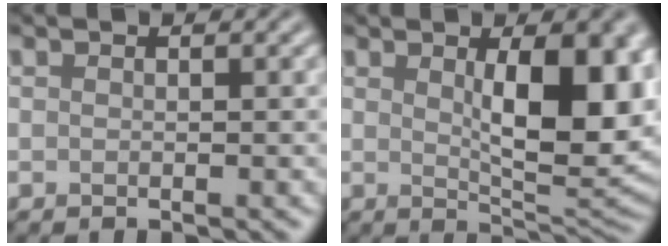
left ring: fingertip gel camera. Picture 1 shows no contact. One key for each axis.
{"total": 9.2, "fx": 1.9, "fy": 3.2, "fz": 8.4, "tx": -0.118, "ty": -0.004, "tz": 0.037}